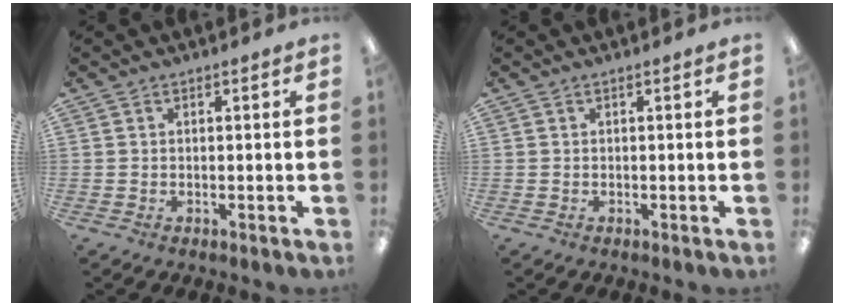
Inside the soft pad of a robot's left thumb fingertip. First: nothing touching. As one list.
[{"total": 0.0}]